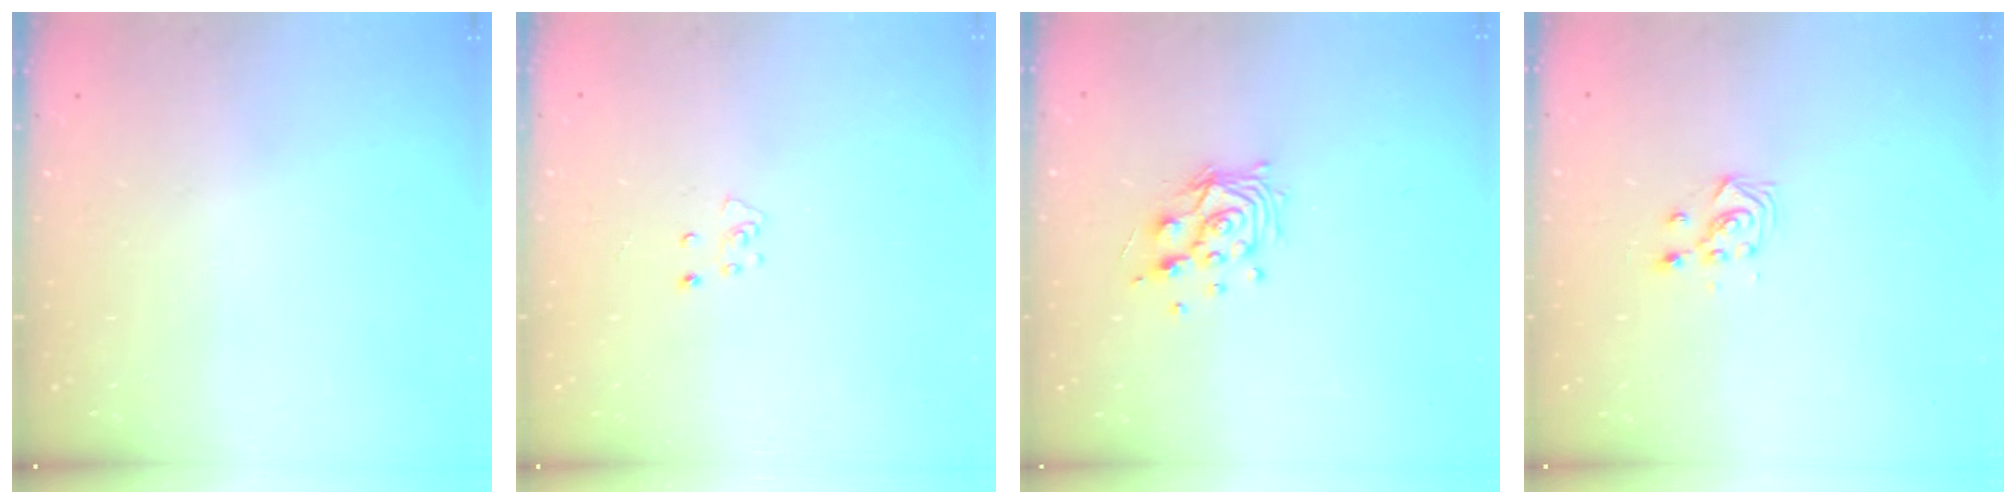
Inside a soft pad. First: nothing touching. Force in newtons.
{"total": 3.5, "press": 3.5, "slide": 0.3}
{"total": 10.5, "press": 10.5, "slide": 0.6}
{"total": 2.9, "press": 2.9, "slide": 0.3}